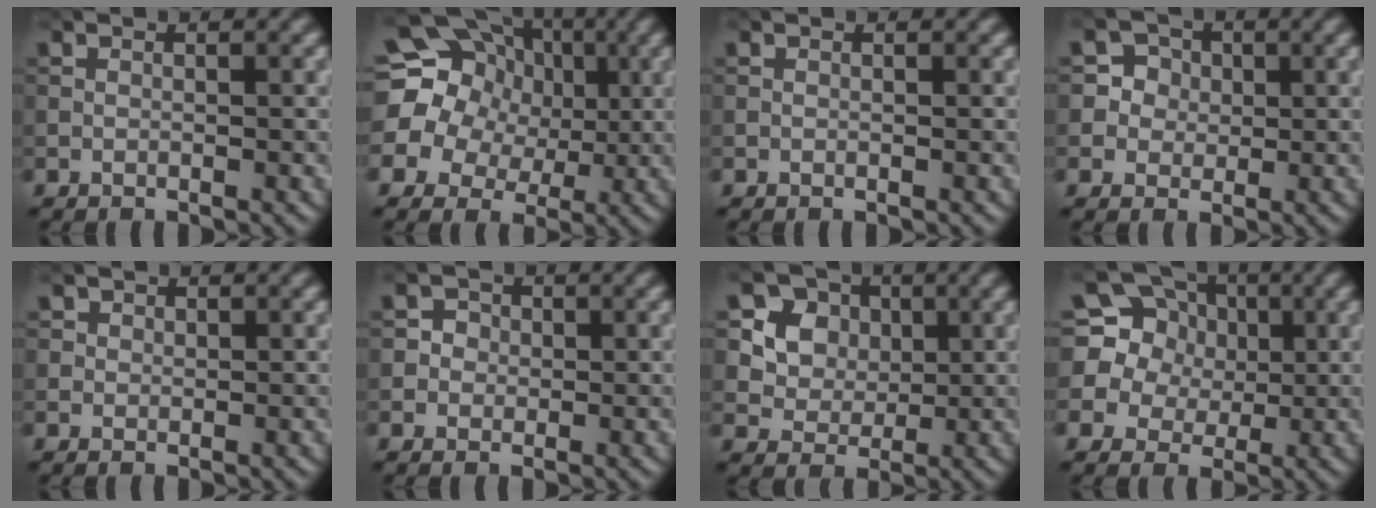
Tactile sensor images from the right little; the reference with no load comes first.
{"total": 17.1, "force": [3.1, 15.5, 6.6], "torque": [-0.156, 0.033, 0.033]}
{"total": 0.0}
{"total": 3.1, "force": [0.6, 3.0, 0.7], "torque": [-0.003, 0.002, 0.018]}
{"total": 0.5, "force": [0.0, 0.4, -0.3], "torque": [0.006, -0.001, 0.010]}
{"total": 1.3, "force": [-0.2, 1.3, 0.1], "torque": [0.008, 0.001, 0.004]}
{"total": 8.1, "force": [3.1, 6.8, 3.2], "torque": [-0.077, 0.014, 0.060]}
{"total": 9.6, "force": [3.2, 8.4, 3.3], "torque": [-0.097, 0.041, 0.051]}